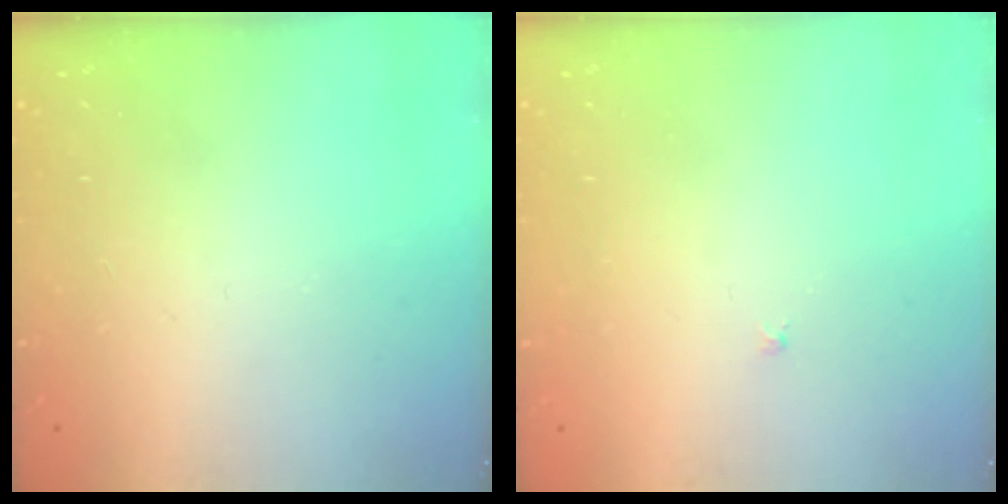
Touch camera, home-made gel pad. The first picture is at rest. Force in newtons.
{"total": 0.9, "press": 0.9, "slide": 0.2}